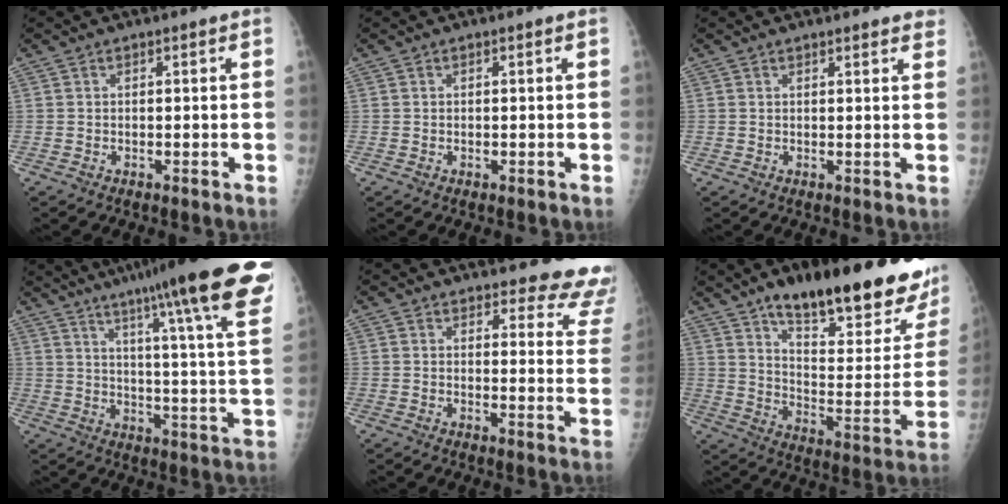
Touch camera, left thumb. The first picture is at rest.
{"total": 0.0}
{"total": 3.3, "force": [3.0, 0.8, 1.1], "torque": [0.002, -0.008, 0.027]}
{"total": 25.1, "force": [17.0, 1.4, 18.4], "torque": [-0.252, -0.069, 0.229]}
{"total": 11.8, "force": [11.2, 3.2, 1.3], "torque": [0.040, -0.090, 0.092]}
{"total": 29.0, "force": [19.9, 8.4, 19.4], "torque": [-0.235, -0.088, 0.286]}